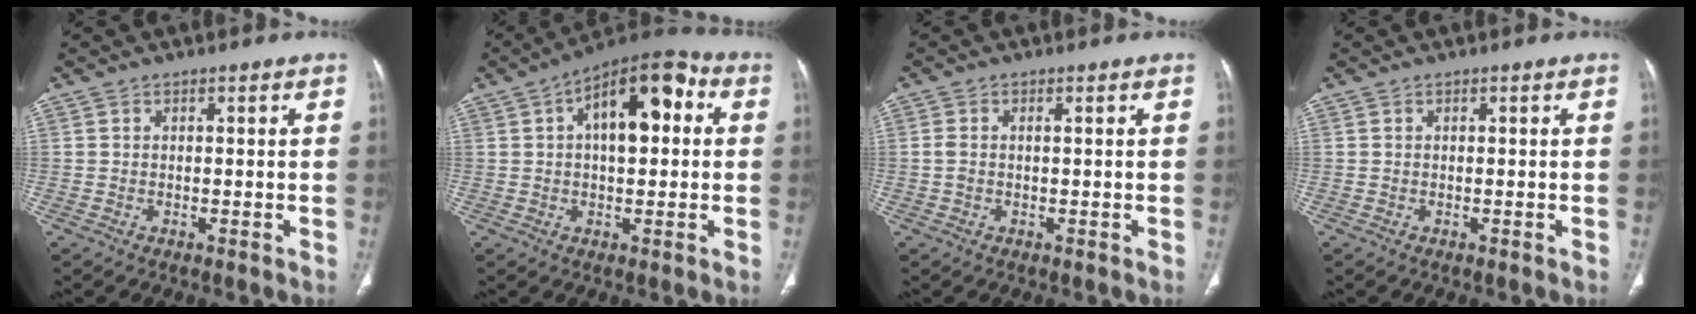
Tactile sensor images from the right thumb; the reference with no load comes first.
{"total": 14.3, "force": [3.2, 7.0, 12.0], "torque": [-0.159, 0.030, 0.040]}
{"total": 1.7, "force": [0.0, 0.8, 1.5], "torque": [-0.047, 0.007, 0.000]}
{"total": 0.0}